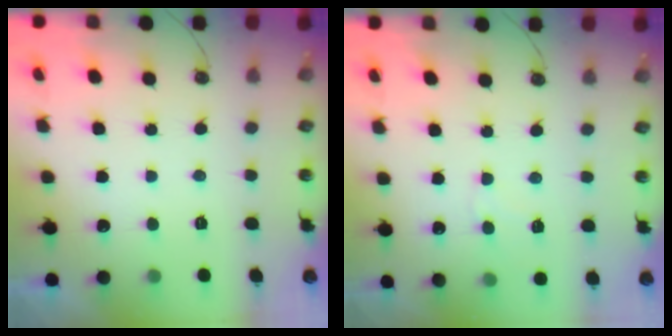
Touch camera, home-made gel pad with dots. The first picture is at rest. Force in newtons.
{"total": 5.3, "press": 5.2, "slide": 0.6}